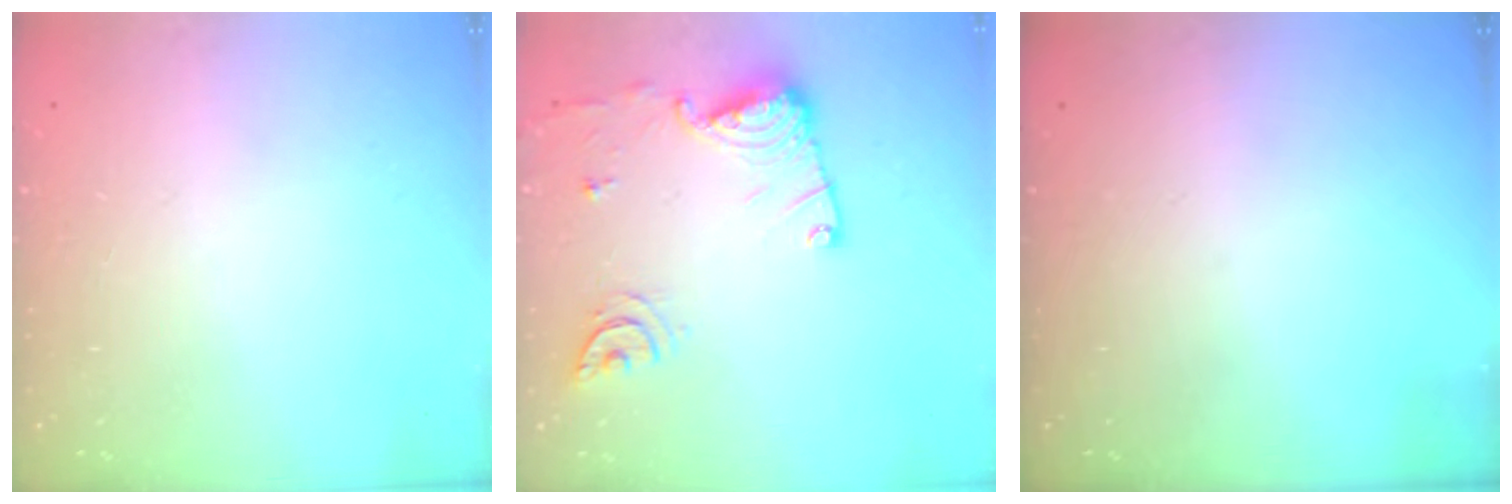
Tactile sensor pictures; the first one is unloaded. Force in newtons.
{"total": 14.2, "press": 14.2, "slide": 1.4}
{"total": 0.0}